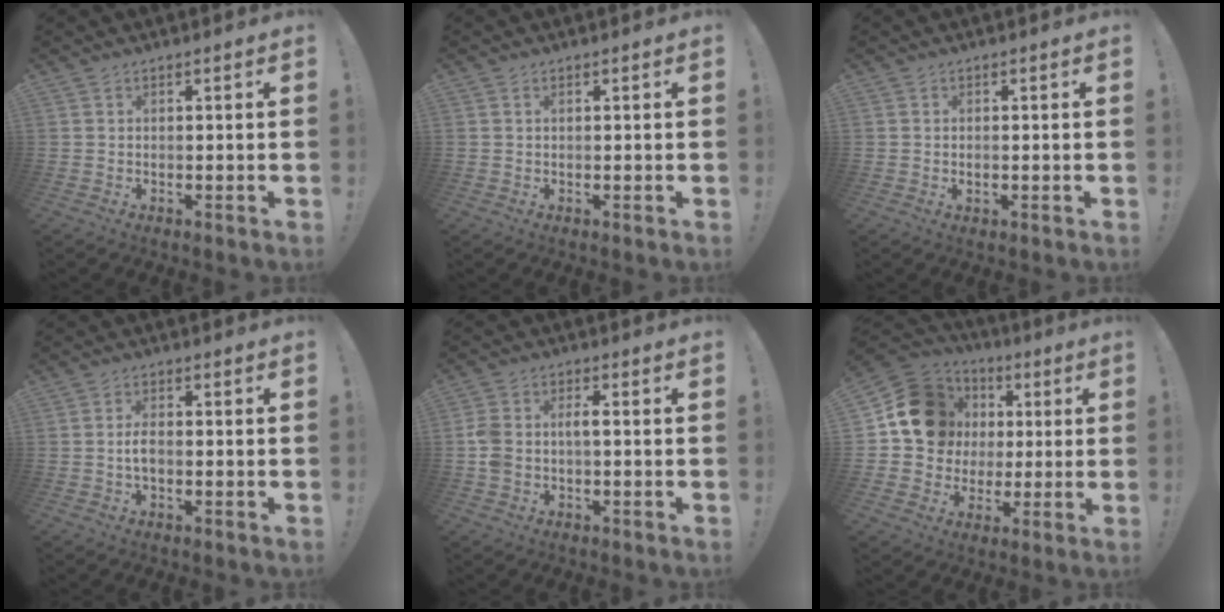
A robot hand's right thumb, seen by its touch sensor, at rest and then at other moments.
{"total": 0.5, "force": [0.3, 0.3, 0.3], "torque": [-0.009, 0.002, 0.006]}
{"total": 0.7, "force": [-0.2, 0.1, 0.6], "torque": [-0.006, -0.003, -0.004]}
{"total": 3.7, "force": [-0.7, 1.7, 3.3], "torque": [-0.056, 0.003, -0.016]}
{"total": 5.8, "force": [-0.8, 3.5, 4.6], "torque": [-0.108, 0.012, -0.018]}
{"total": 17.0, "force": [3.6, 15.1, 6.9], "torque": [-0.084, -0.001, 0.094]}